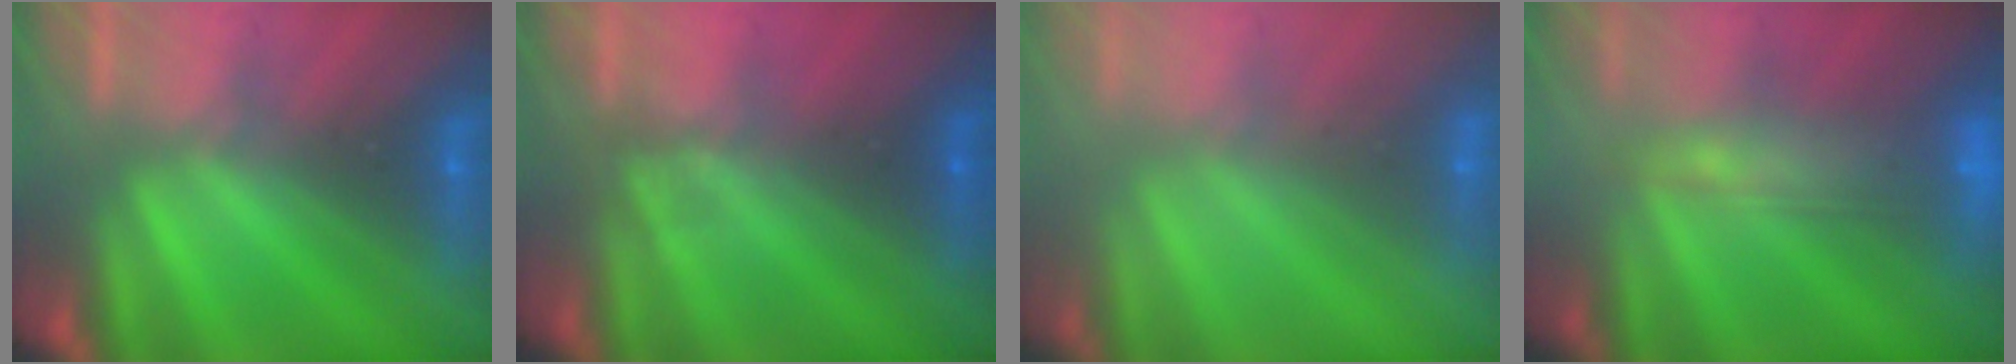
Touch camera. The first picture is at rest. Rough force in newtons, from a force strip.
{"total": 1.1}
{"total": 2.4}
{"total": 7.1}